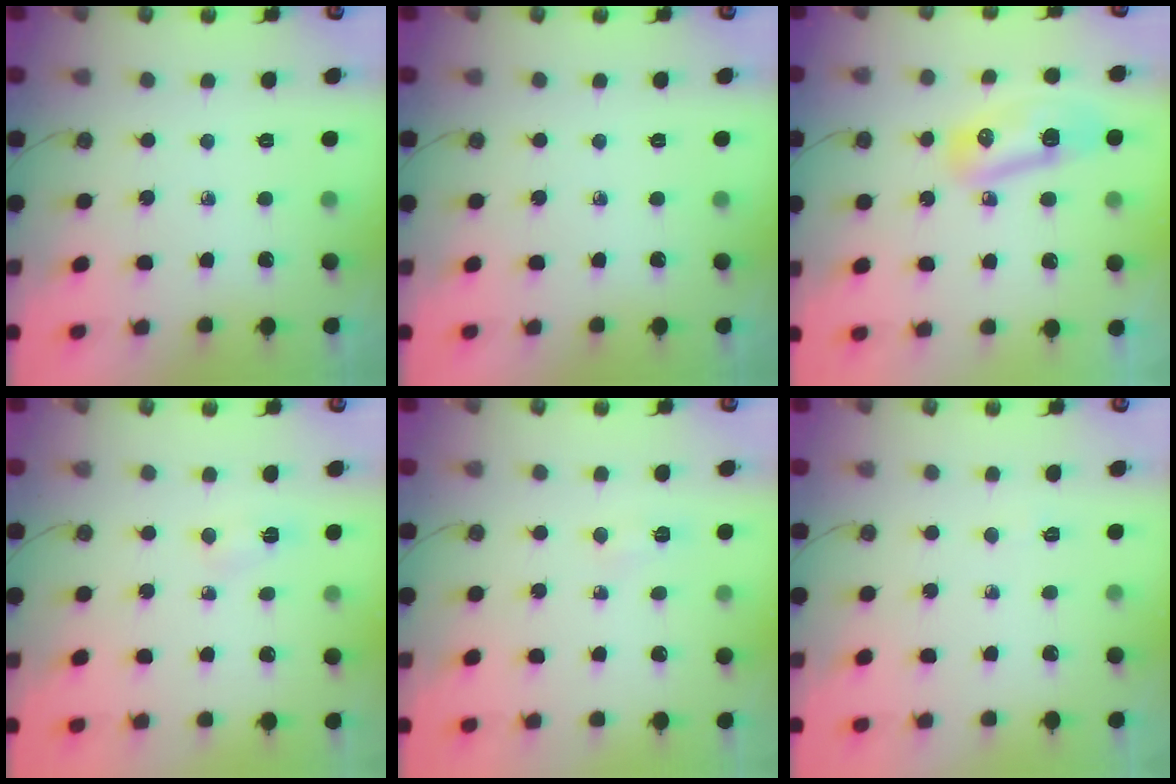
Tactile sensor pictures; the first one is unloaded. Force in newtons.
{"total": 0.0}
{"total": 9.7, "press": 9.6, "slide": 1.2}
{"total": 2.9, "press": 2.9, "slide": 0.4}
{"total": 2.9, "press": 2.9, "slide": 0.3}
{"total": 18.9, "press": 4.1, "slide": 18.4}